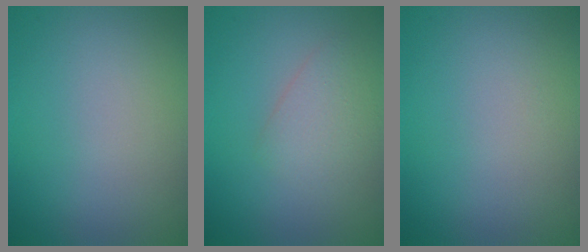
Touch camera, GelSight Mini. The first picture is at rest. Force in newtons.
{"total": 2.3, "press": 2.3, "slide": 0.1}
{"total": 0.0}